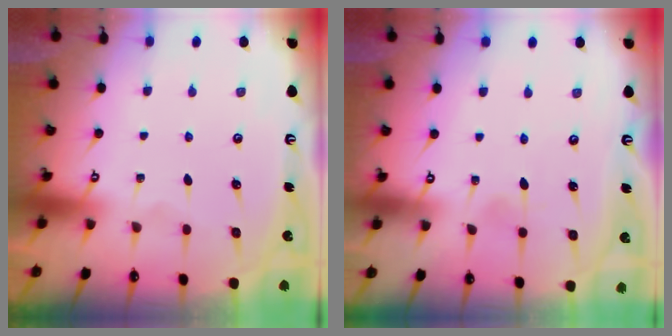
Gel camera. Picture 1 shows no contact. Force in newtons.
{"total": 4.9, "press": 4.8, "slide": 0.8}